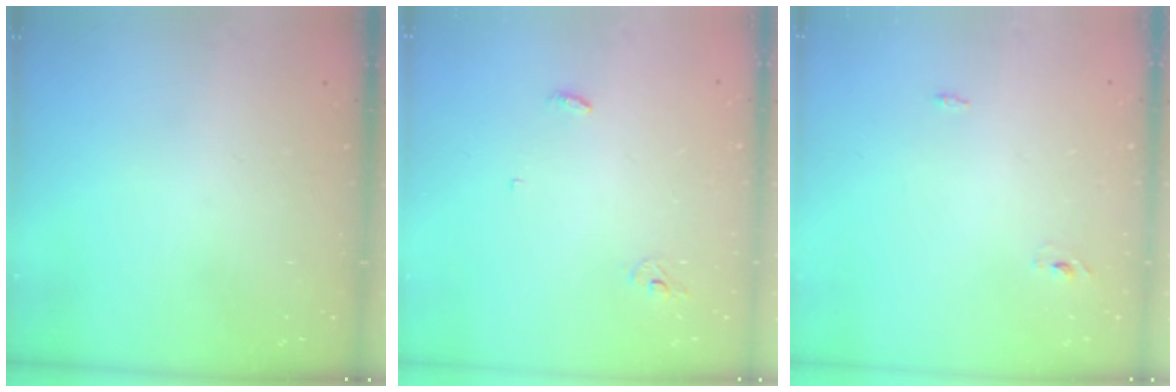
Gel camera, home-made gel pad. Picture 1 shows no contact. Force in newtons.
{"total": 3.2, "press": 3.2, "slide": 0.2}
{"total": 2.3, "press": 2.1, "slide": 1.0}